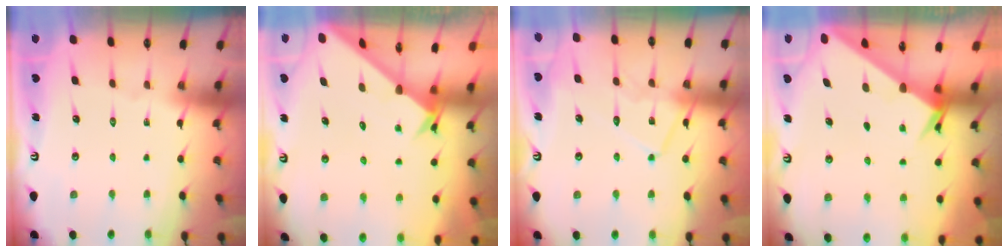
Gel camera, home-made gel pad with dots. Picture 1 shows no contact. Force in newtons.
{"total": 2.6, "press": 2.6, "slide": 0.2}
{"total": 13.1, "press": 13.1, "slide": 1.0}
{"total": 2.4, "press": 2.4, "slide": 0.3}